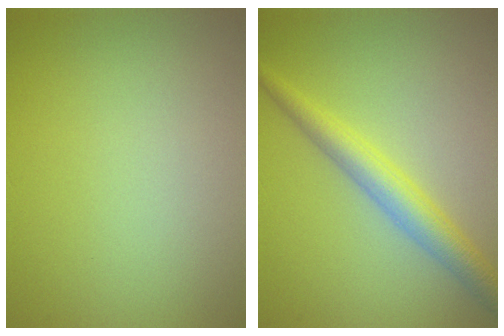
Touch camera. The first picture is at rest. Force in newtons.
{"total": 3.7, "press": 3.7, "slide": 0.1}